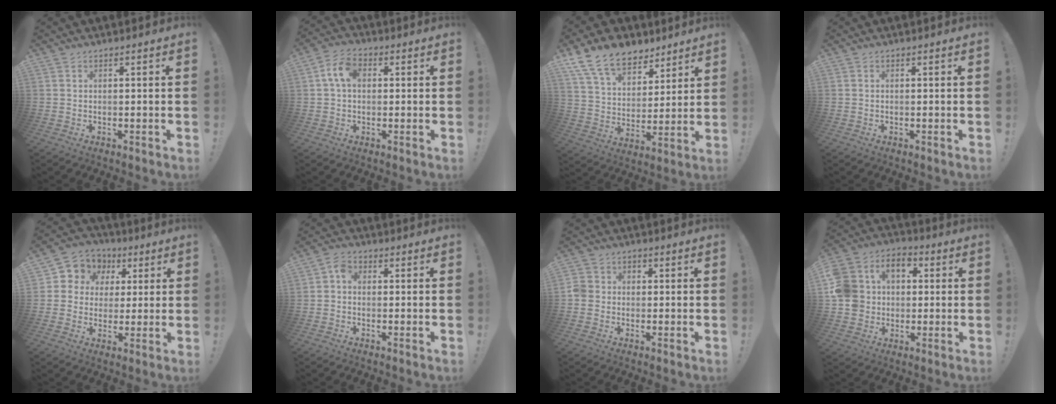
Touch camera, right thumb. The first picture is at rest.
{"total": 7.8, "force": [1.4, 5.1, 5.7], "torque": [-0.111, 0.016, 0.030]}
{"total": 15.4, "force": [10.7, 9.1, 6.4], "torque": [-0.122, -0.065, 0.204]}
{"total": 0.0}
{"total": 8.0, "force": [1.6, 7.6, 2.0], "torque": [-0.029, -0.008, 0.036]}
{"total": 3.4, "force": [-0.6, 2.3, 2.4], "torque": [-0.044, 0.014, -0.008]}
{"total": 4.2, "force": [-1.0, 3.8, 1.6], "torque": [-0.034, 0.015, -0.019]}
{"total": 12.1, "force": [0.3, 11.3, 4.5], "torque": [-0.097, 0.013, 0.014]}